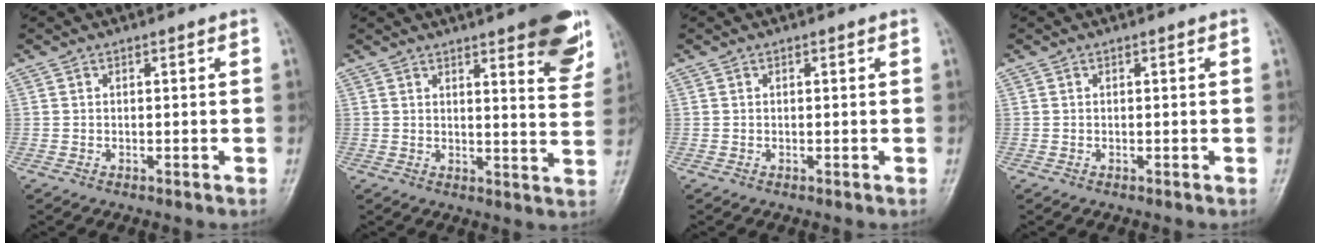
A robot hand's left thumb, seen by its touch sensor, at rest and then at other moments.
{"total": 13.1, "force": [7.7, 3.3, 10.1], "torque": [-0.096, -0.038, 0.092]}
{"total": 0.0}
{"total": 0.0}